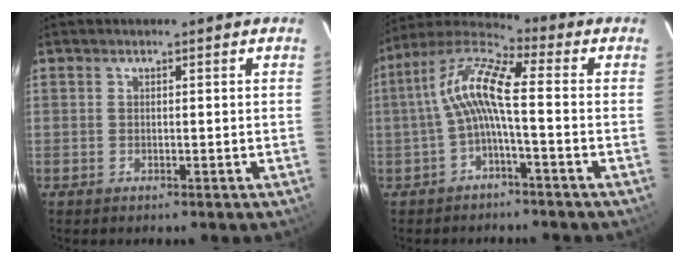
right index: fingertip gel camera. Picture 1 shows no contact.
{"total": 9.9, "force": [-1.1, 1.6, 9.7], "torque": [-0.201, 0.021, -0.026]}